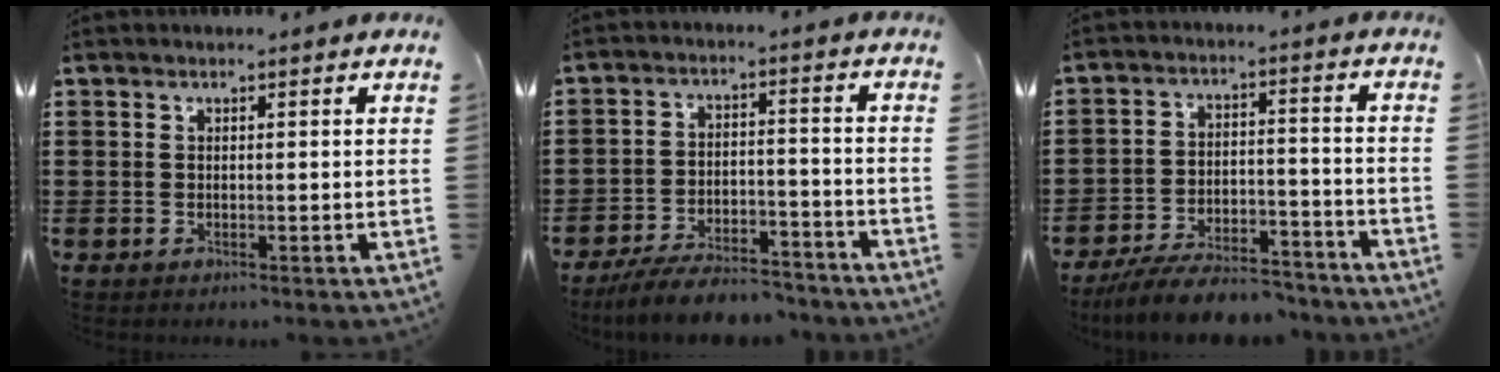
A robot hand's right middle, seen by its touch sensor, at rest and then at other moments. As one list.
[{"total": 7.0, "force": [-6.7, 1.3, 1.7], "torque": [-0.024, 0.018, -0.128]}, {"total": 8.0, "force": [-7.6, 1.4, 2.1], "torque": [-0.035, 0.020, -0.145]}]